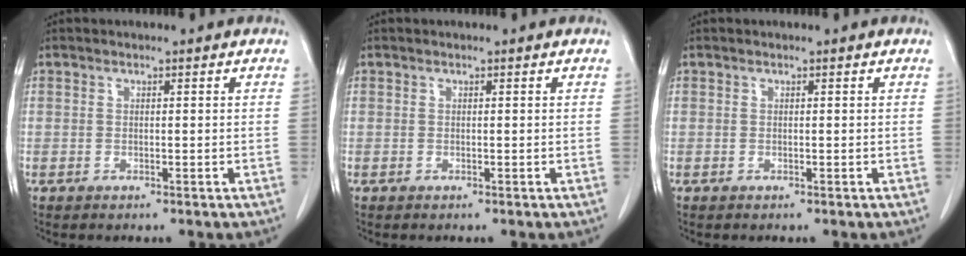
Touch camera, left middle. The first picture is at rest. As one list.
[{"total": 0.0}, {"total": 0.0}]